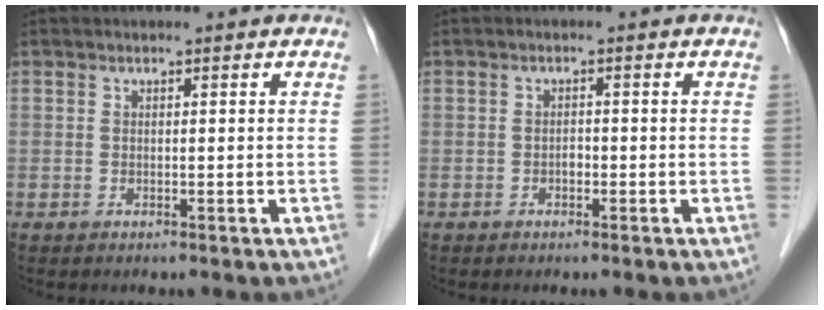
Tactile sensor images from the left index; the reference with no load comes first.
{"total": 0.9, "force": [-0.5, 0.5, 0.6], "torque": [-0.008, 0.002, -0.011]}